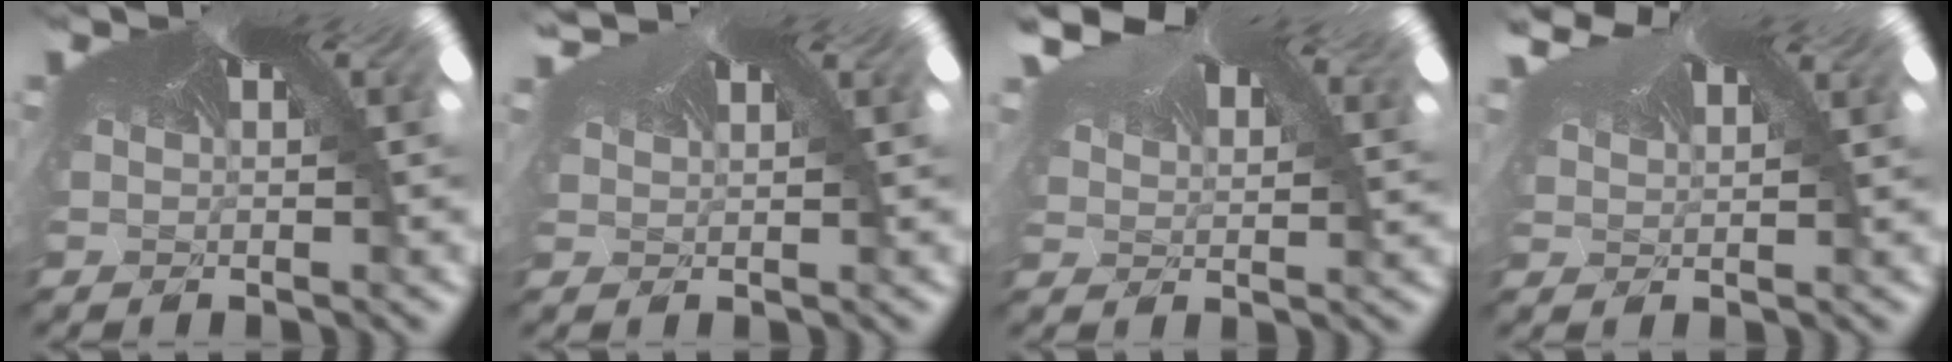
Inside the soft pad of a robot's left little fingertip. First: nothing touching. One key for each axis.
{"total": 0.9, "fx": 0.6, "fy": -0.1, "fz": -0.7, "tx": -0.009, "ty": 0.001, "tz": 0.010}
{"total": 2.7, "fx": 2.6, "fy": 0.7, "fz": 0.0, "tx": -0.030, "ty": 0.002, "tz": 0.043}
{"total": 1.7, "fx": 1.1, "fy": -0.4, "fz": -1.2, "tx": -0.005, "ty": -0.003, "tz": 0.022}